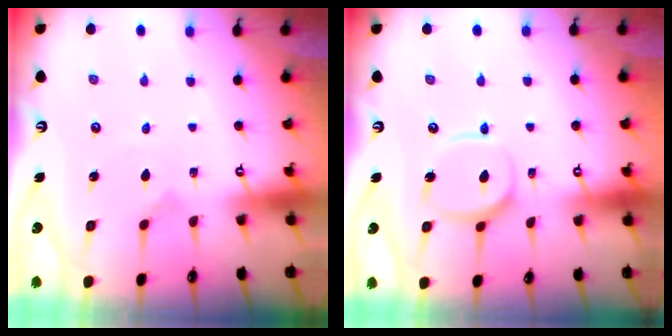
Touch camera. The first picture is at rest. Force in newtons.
{"total": 12.0, "press": 11.9, "slide": 1.3}